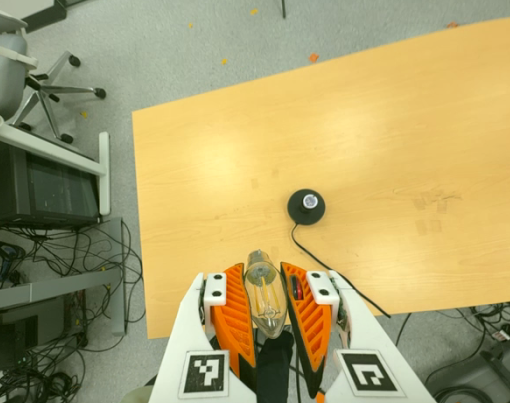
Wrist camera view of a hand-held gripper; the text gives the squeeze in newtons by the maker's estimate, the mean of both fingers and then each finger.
{"total": 19.8, "left": 21.6, "right": 18.1}